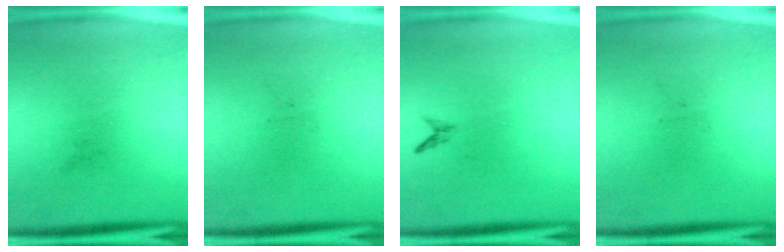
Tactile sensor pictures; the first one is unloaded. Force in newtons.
{"total": 0.0}
{"total": 0.7}
{"total": 0.0}